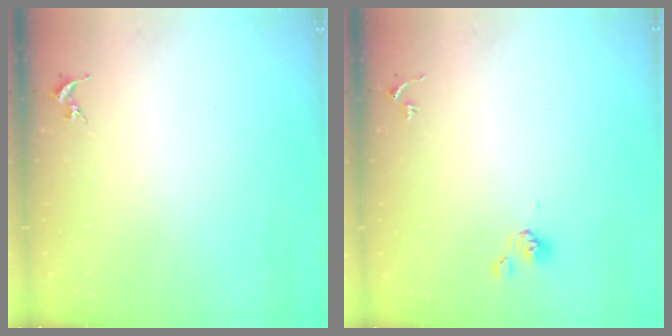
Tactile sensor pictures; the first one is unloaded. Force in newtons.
{"total": 5.1, "press": 4.9, "slide": 1.4}